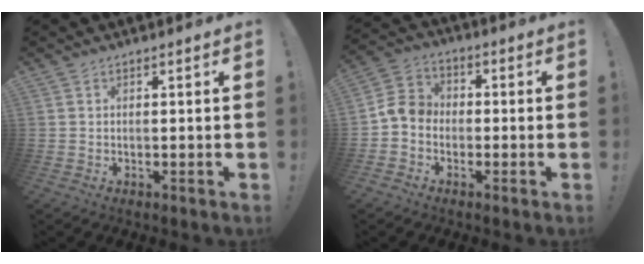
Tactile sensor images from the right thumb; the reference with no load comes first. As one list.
[{"total": 7.7, "force": [-2.1, 6.4, 3.8], "torque": [-0.087, 0.029, -0.035]}]